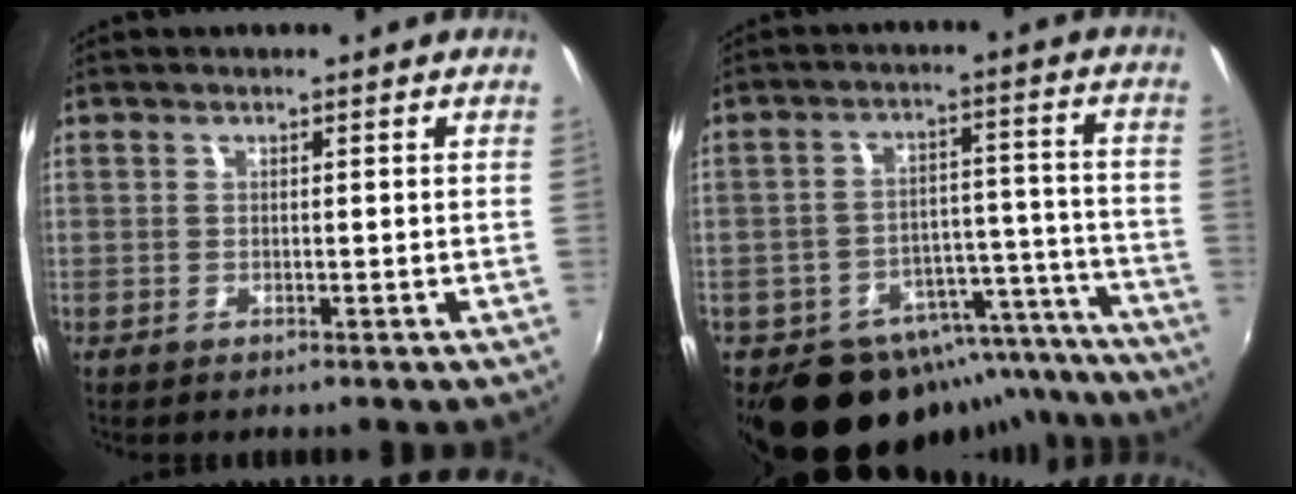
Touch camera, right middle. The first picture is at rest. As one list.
[{"total": 18.7, "force": [-15.5, 8.9, 5.6], "torque": [-0.094, 0.045, -0.198]}]